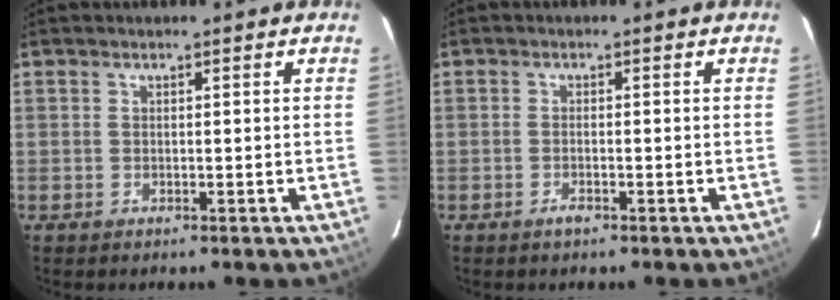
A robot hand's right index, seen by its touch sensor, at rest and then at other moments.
{"total": 1.4, "force": [-0.9, 0.4, 0.9], "torque": [-0.019, 0.000, -0.016]}